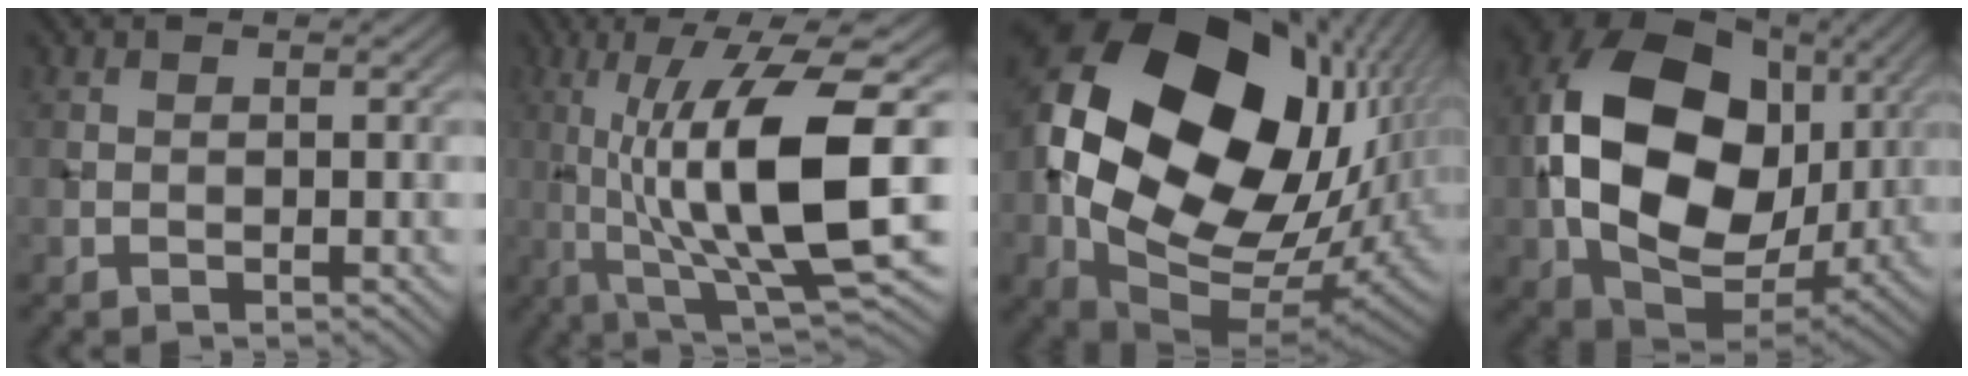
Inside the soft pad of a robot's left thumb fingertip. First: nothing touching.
{"total": 14.6, "force": [-0.5, 3.4, 14.1], "torque": [-0.244, 0.011, -0.007]}
{"total": 22.4, "force": [2.8, 16.0, 15.4], "torque": [-0.365, -0.017, 0.076]}
{"total": 19.2, "force": [1.6, 13.9, 13.2], "torque": [-0.297, -0.012, 0.039]}